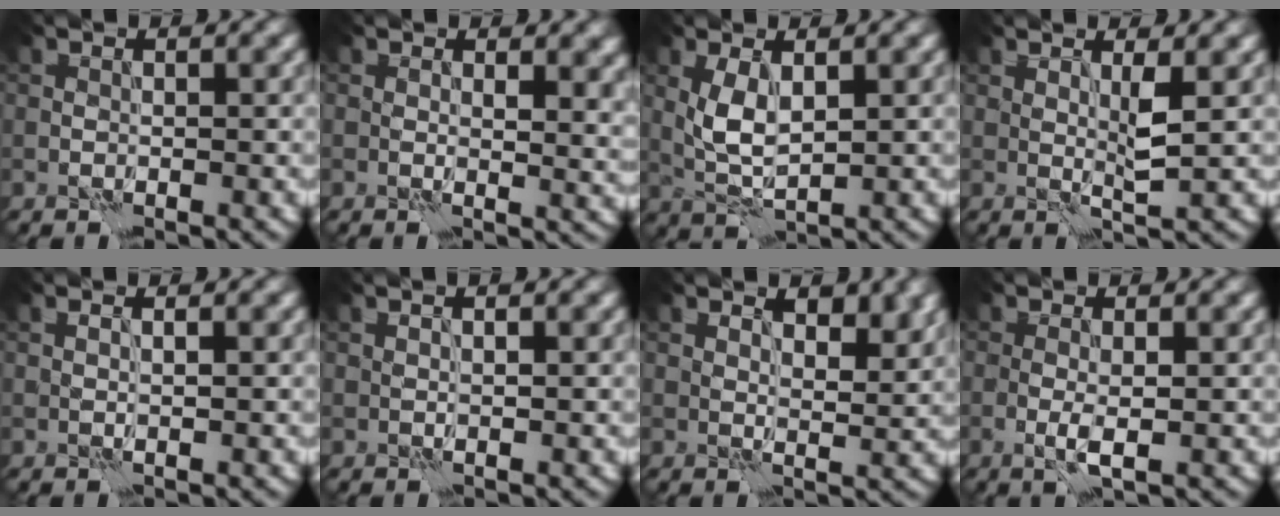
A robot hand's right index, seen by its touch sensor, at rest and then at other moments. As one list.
[{"total": 4.2, "force": [1.2, 2.1, 3.4], "torque": [-0.043, -0.010, 0.025]}, {"total": 3.6, "force": [0.8, 1.5, 3.2], "torque": [-0.075, 0.001, 0.019]}, {"total": 2.0, "force": [0.7, 0.1, 1.9], "torque": [-0.040, -0.004, 0.011]}, {"total": 1.0, "force": [0.5, 0.2, 0.8], "torque": [-0.011, -0.007, 0.003]}, {"total": 1.8, "force": [1.0, 0.7, 1.3], "torque": [-0.013, 0.004, 0.000]}, {"total": 3.3, "force": [2.1, 1.2, 2.3], "torque": [-0.030, -0.007, 0.032]}, {"total": 1.9, "force": [-0.2, 0.3, 1.8], "torque": [-0.037, -0.003, -0.005]}]